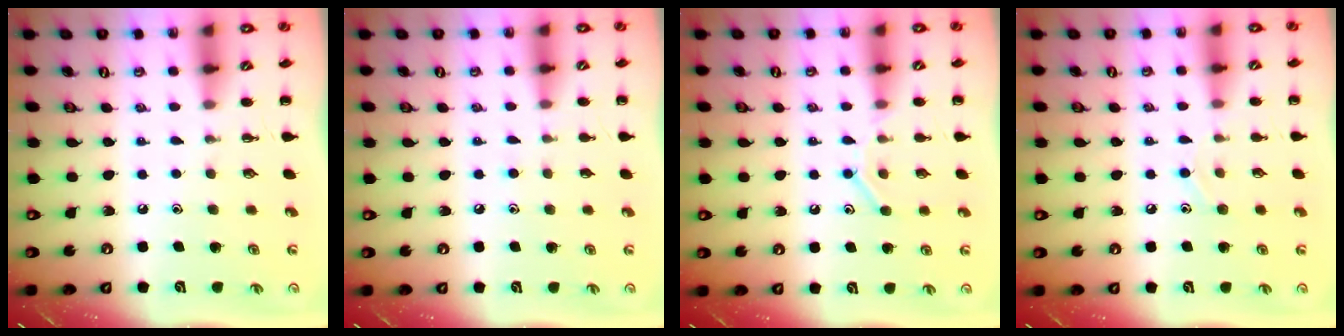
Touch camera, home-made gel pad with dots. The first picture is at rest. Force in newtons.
{"total": 5.7, "press": 5.3, "slide": 2.1}
{"total": 9.4, "press": 9.2, "slide": 1.7}
{"total": 8.3, "press": 7.9, "slide": 2.7}